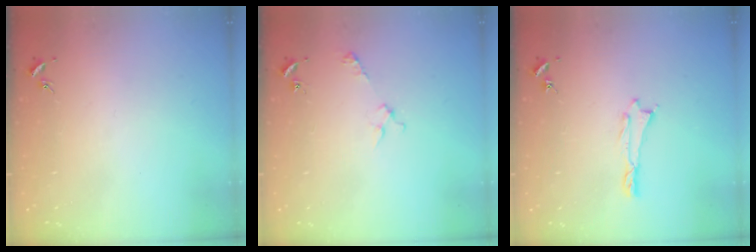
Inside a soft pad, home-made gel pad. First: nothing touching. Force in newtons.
{"total": 3.3, "press": 3.3, "slide": 0.4}
{"total": 0.5, "press": 0.5, "slide": 0.2}